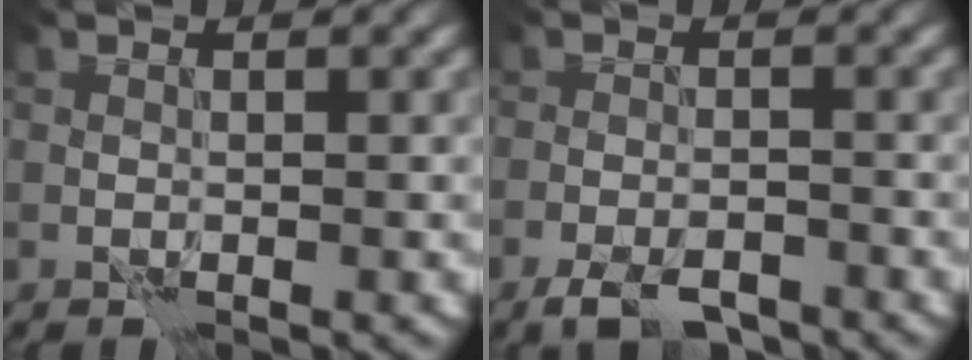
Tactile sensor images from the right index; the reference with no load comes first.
{"total": 3.6, "force": [-2.8, 1.1, 2.0], "torque": [-0.031, -0.006, -0.049]}